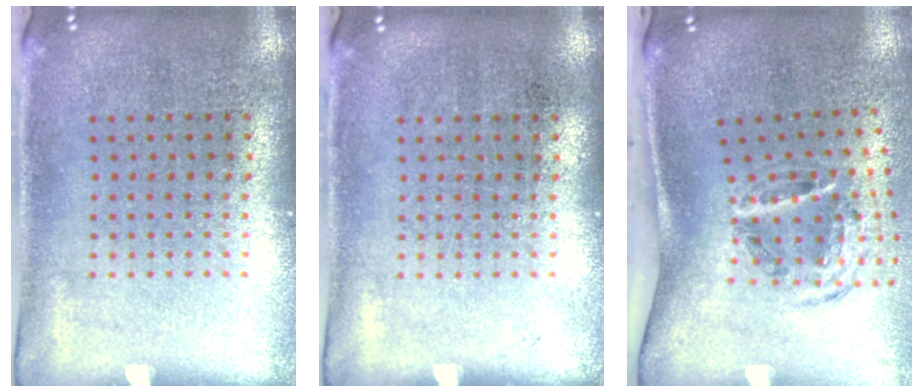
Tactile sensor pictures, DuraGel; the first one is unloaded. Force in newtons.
{"total": 0.0}
{"total": 1.6, "press": 1.1, "slide": 1.2}